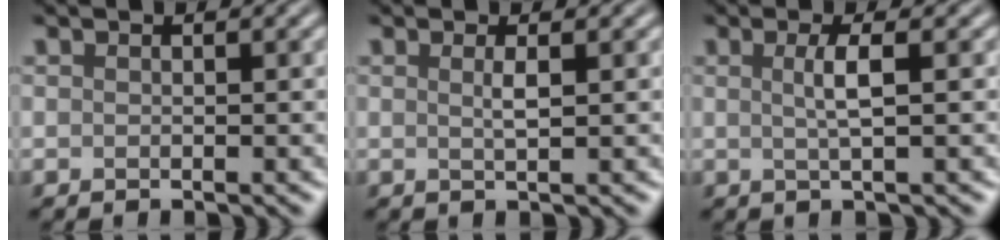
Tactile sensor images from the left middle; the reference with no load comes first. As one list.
[{"total": 1.2, "force": [0.3, 0.3, 1.2], "torque": [-0.020, 0.001, 0.003]}, {"total": 2.4, "force": [0.3, 0.6, 2.3], "torque": [-0.042, 0.001, 0.001]}]